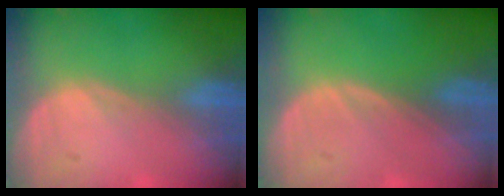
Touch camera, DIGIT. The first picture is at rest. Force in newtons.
{"total": 0.0}